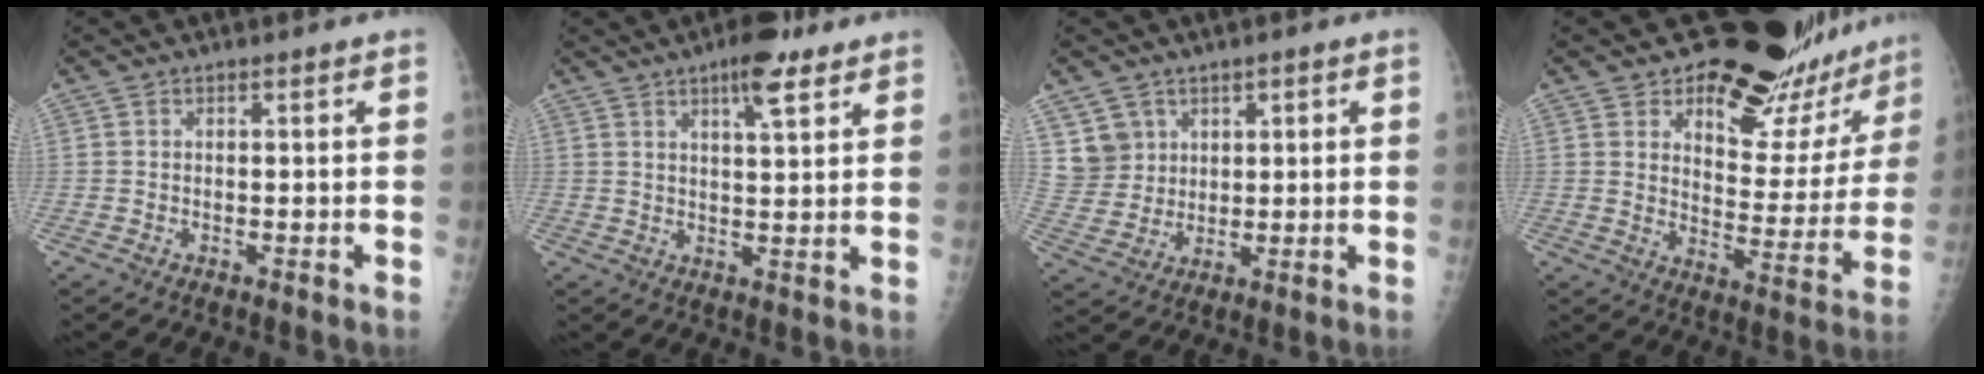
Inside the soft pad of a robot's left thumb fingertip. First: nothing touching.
{"total": 7.4, "force": [4.7, 2.1, 5.3], "torque": [-0.073, -0.021, 0.068]}
{"total": 7.0, "force": [3.4, 6.1, 0.8], "torque": [0.021, -0.026, 0.073]}
{"total": 19.9, "force": [15.9, 8.2, 8.7], "torque": [-0.053, -0.121, 0.206]}